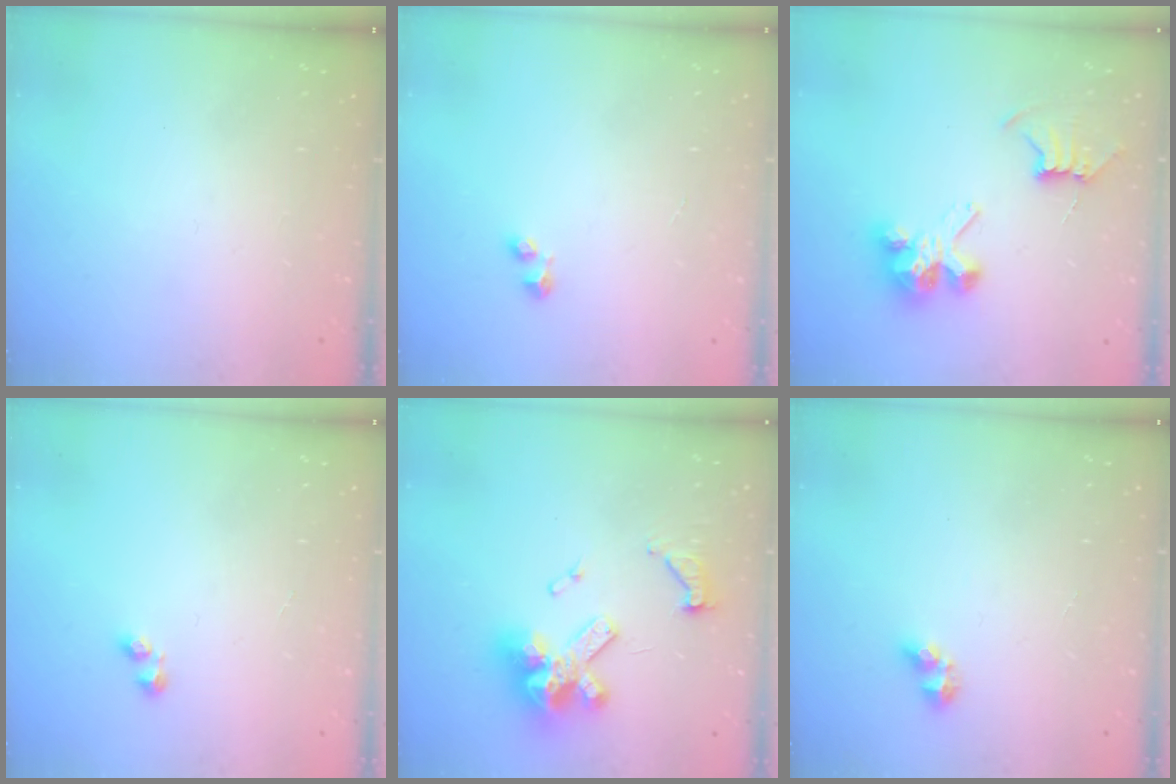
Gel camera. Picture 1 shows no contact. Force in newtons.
{"total": 2.4, "press": 2.4, "slide": 0.4}
{"total": 7.7, "press": 7.7, "slide": 0.3}
{"total": 1.2, "press": 1.0, "slide": 0.6}
{"total": 14.9, "press": 14.8, "slide": 1.6}
{"total": 4.9, "press": 4.9, "slide": 0.5}